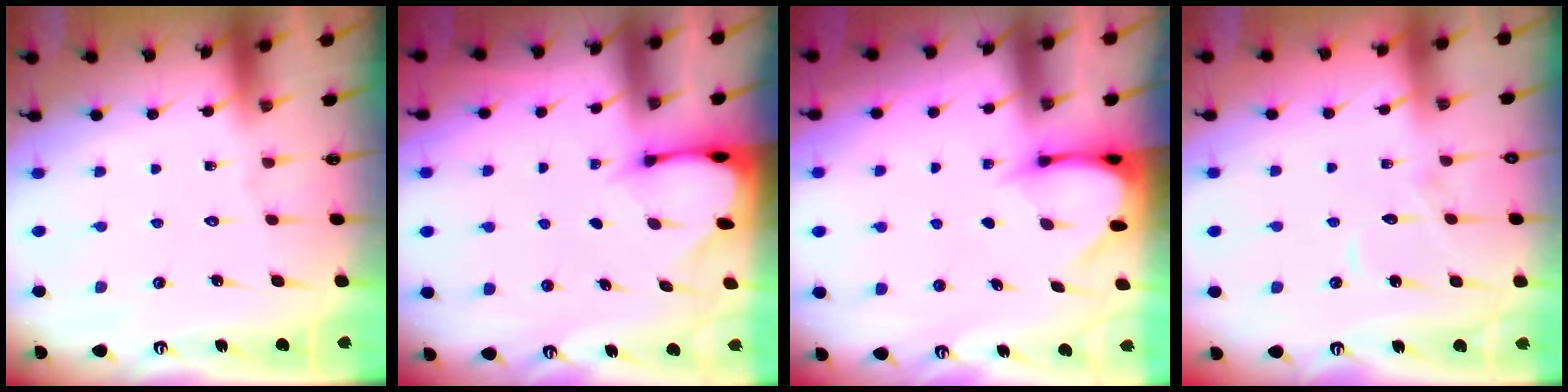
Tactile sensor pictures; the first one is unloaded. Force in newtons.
{"total": 2.5, "press": 2.5, "slide": 0.1}
{"total": 3.3, "press": 3.3, "slide": 0.3}
{"total": 6.1, "press": 6.0, "slide": 0.7}